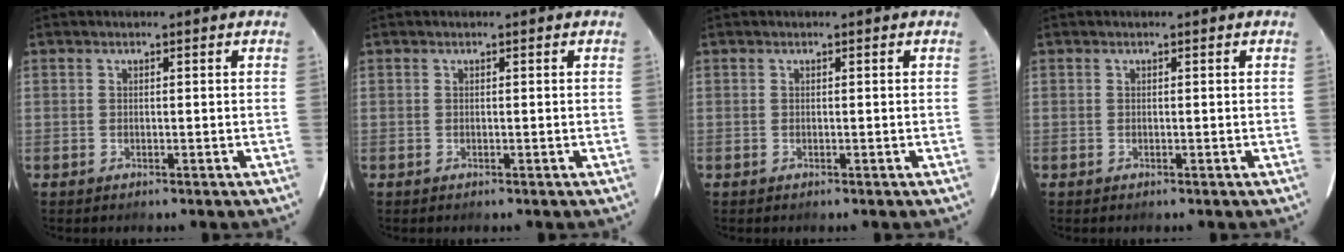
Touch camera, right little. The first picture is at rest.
{"total": 0.0}
{"total": 0.0}
{"total": 0.0}